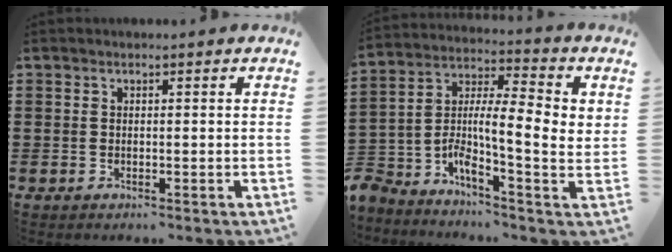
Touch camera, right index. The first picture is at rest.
{"total": 6.2, "force": [-0.5, 1.1, 6.0], "torque": [-0.129, -0.033, -0.018]}